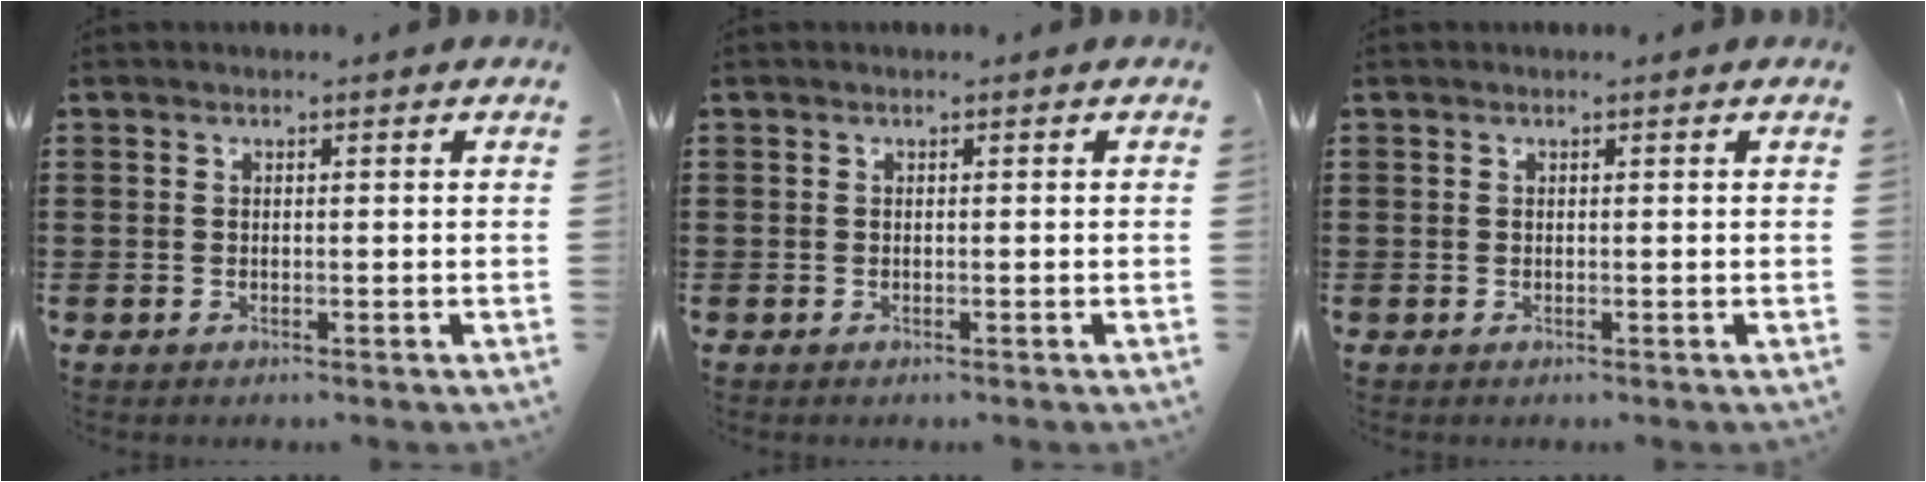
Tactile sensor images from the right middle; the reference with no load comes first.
{"total": 0.0}
{"total": 0.0}